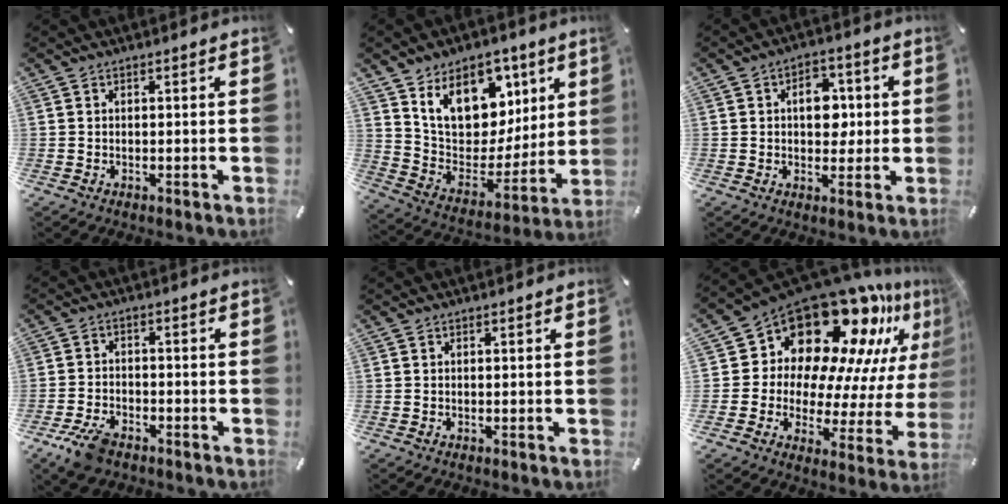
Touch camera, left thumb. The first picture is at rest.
{"total": 16.5, "force": [8.8, 11.9, 7.2], "torque": [-0.115, -0.058, 0.164]}
{"total": 8.2, "force": [1.0, 5.8, 5.7], "torque": [-0.068, -0.001, 0.010]}
{"total": 6.5, "force": [-4.2, 3.4, 3.5], "torque": [-0.084, 0.015, -0.082]}
{"total": 0.0}
{"total": 19.9, "force": [15.0, 10.5, 7.7], "torque": [-0.111, -0.151, 0.259]}